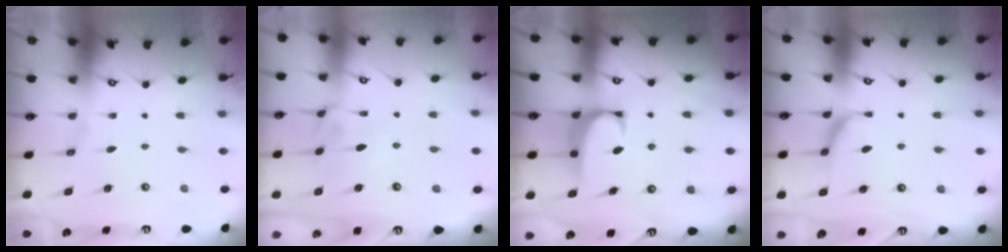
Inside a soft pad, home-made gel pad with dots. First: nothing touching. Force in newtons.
{"total": 2.2, "press": 2.0, "slide": 0.8}
{"total": 1.9, "press": 1.9, "slide": 0.3}
{"total": 2.4, "press": 2.2, "slide": 0.9}